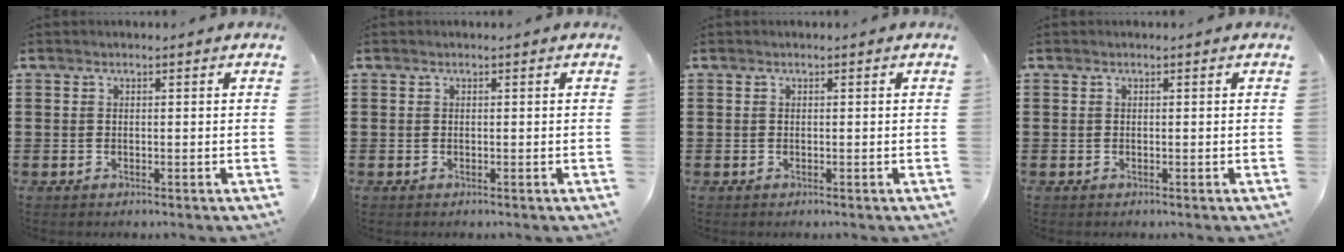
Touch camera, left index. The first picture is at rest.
{"total": 0.0}
{"total": 0.0}
{"total": 0.0}